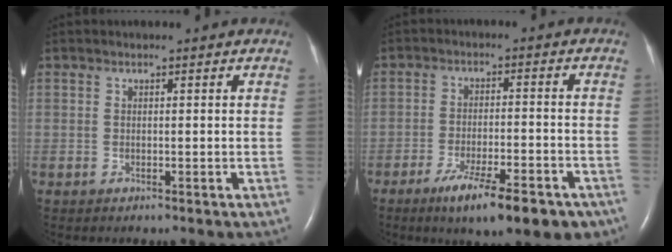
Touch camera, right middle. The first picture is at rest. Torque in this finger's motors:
{"motor_torque": [1.16, -0.98, 0.21, 0.09]}